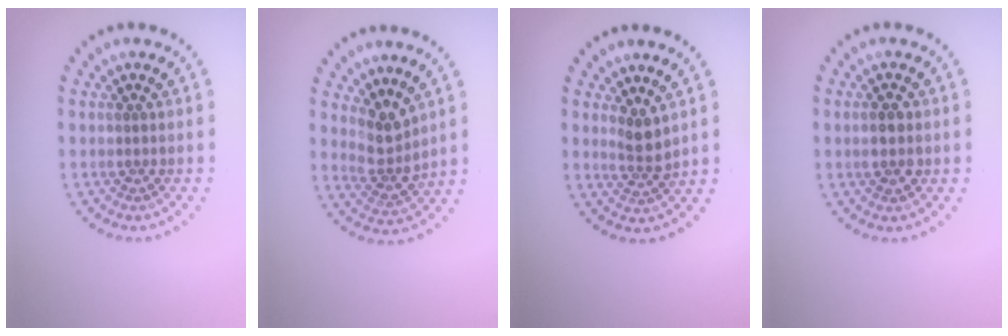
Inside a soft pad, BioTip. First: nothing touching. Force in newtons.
{"total": 2.7, "press": 2.0, "slide": 1.8}
{"total": 2.2, "press": 1.9, "slide": 1.2}
{"total": 2.4, "press": 2.4, "slide": 0.2}